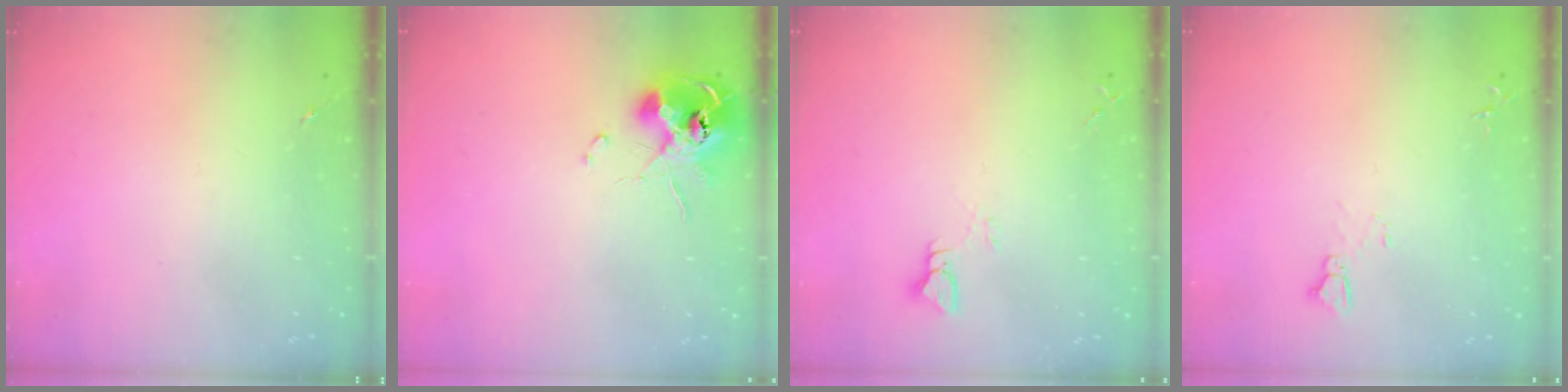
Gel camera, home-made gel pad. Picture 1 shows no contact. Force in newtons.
{"total": 11.3, "press": 11.3, "slide": 0.6}
{"total": 2.9, "press": 2.9, "slide": 0.2}
{"total": 4.1, "press": 4.1, "slide": 0.4}